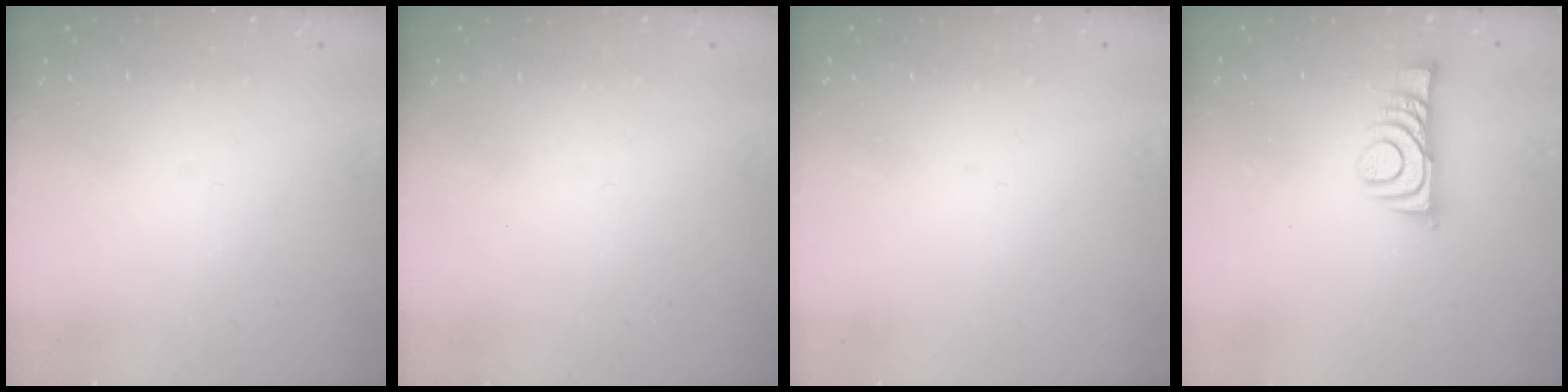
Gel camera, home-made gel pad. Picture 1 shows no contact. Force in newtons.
{"total": 1.7, "press": 1.7, "slide": 0.1}
{"total": 0.0}
{"total": 9.0, "press": 9.0, "slide": 0.7}